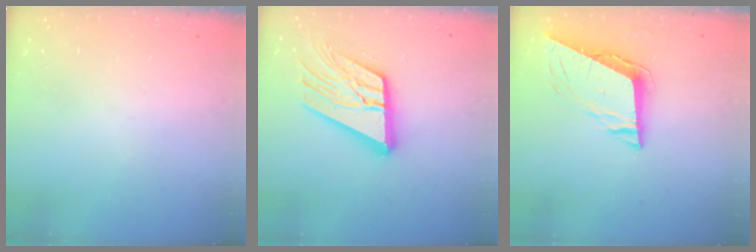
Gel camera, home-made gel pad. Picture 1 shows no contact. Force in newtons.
{"total": 17.6, "press": 17.5, "slide": 2.2}
{"total": 8.9, "press": 8.4, "slide": 2.7}